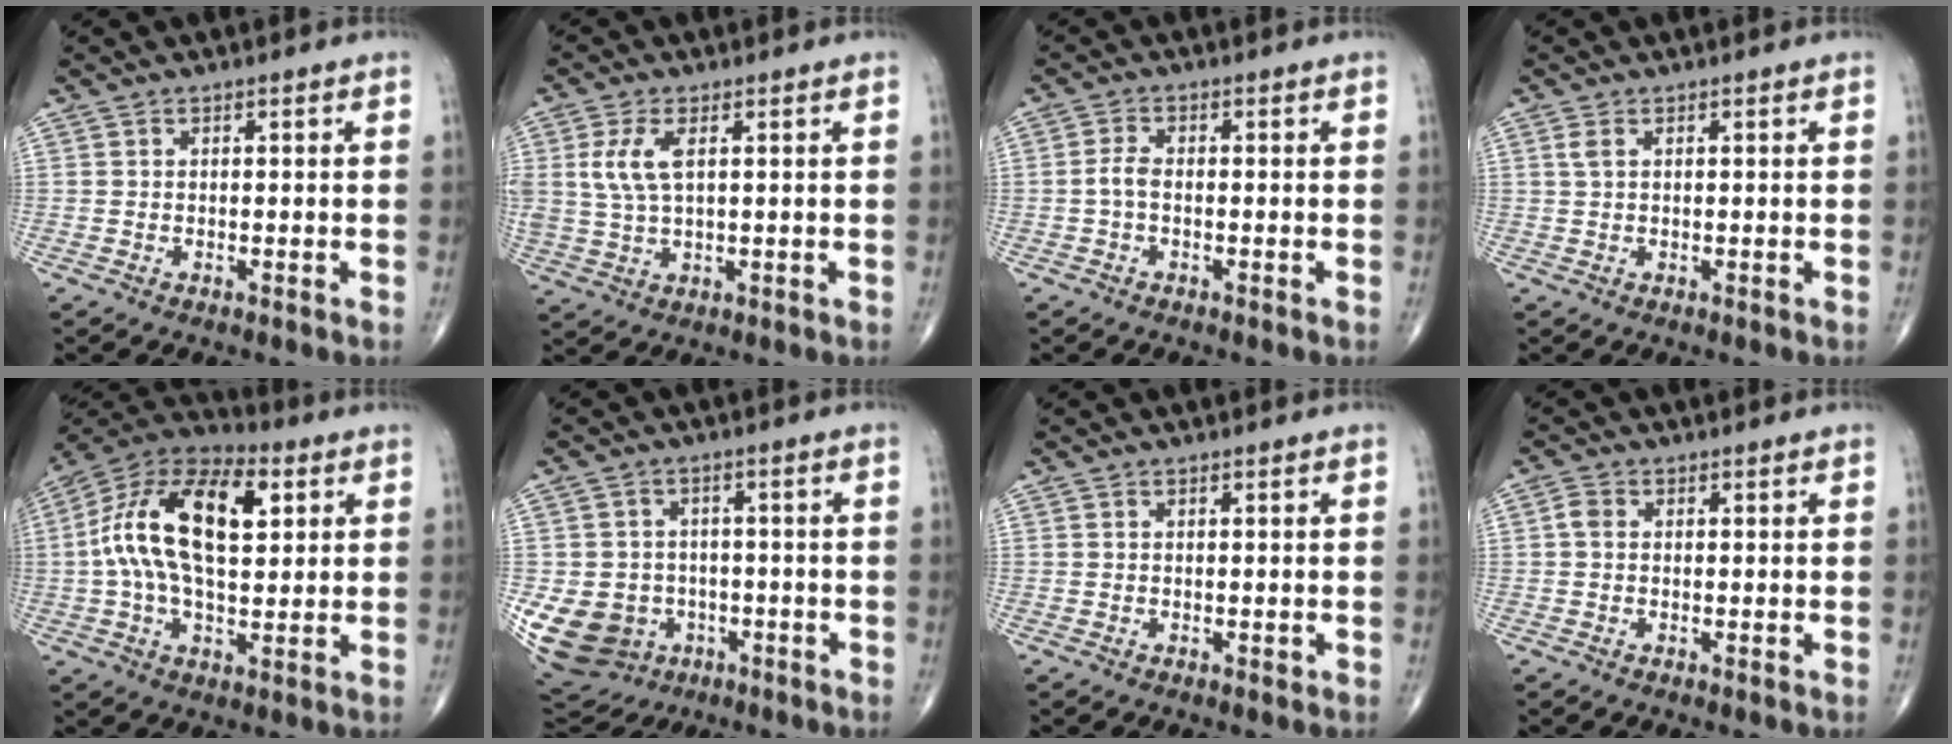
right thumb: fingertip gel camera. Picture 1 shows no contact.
{"total": 6.6, "force": [1.8, 3.0, 5.5], "torque": [-0.130, -0.002, 0.043]}
{"total": 2.3, "force": [-0.5, 1.2, 1.9], "torque": [-0.041, 0.004, -0.015]}
{"total": 1.3, "force": [0.5, 0.6, 1.0], "torque": [-0.030, 0.010, 0.015]}
{"total": 20.1, "force": [3.8, 10.5, 16.7], "torque": [-0.299, 0.019, 0.055]}
{"total": 15.8, "force": [-4.2, 13.6, 6.8], "torque": [-0.147, 0.019, -0.052]}
{"total": 0.0}
{"total": 1.9, "force": [0.1, 1.5, 1.2], "torque": [-0.022, 0.007, -0.001]}